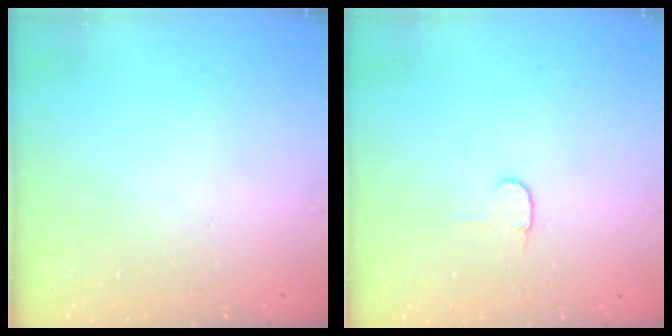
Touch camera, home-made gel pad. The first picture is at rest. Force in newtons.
{"total": 3.8, "press": 3.8, "slide": 0.4}